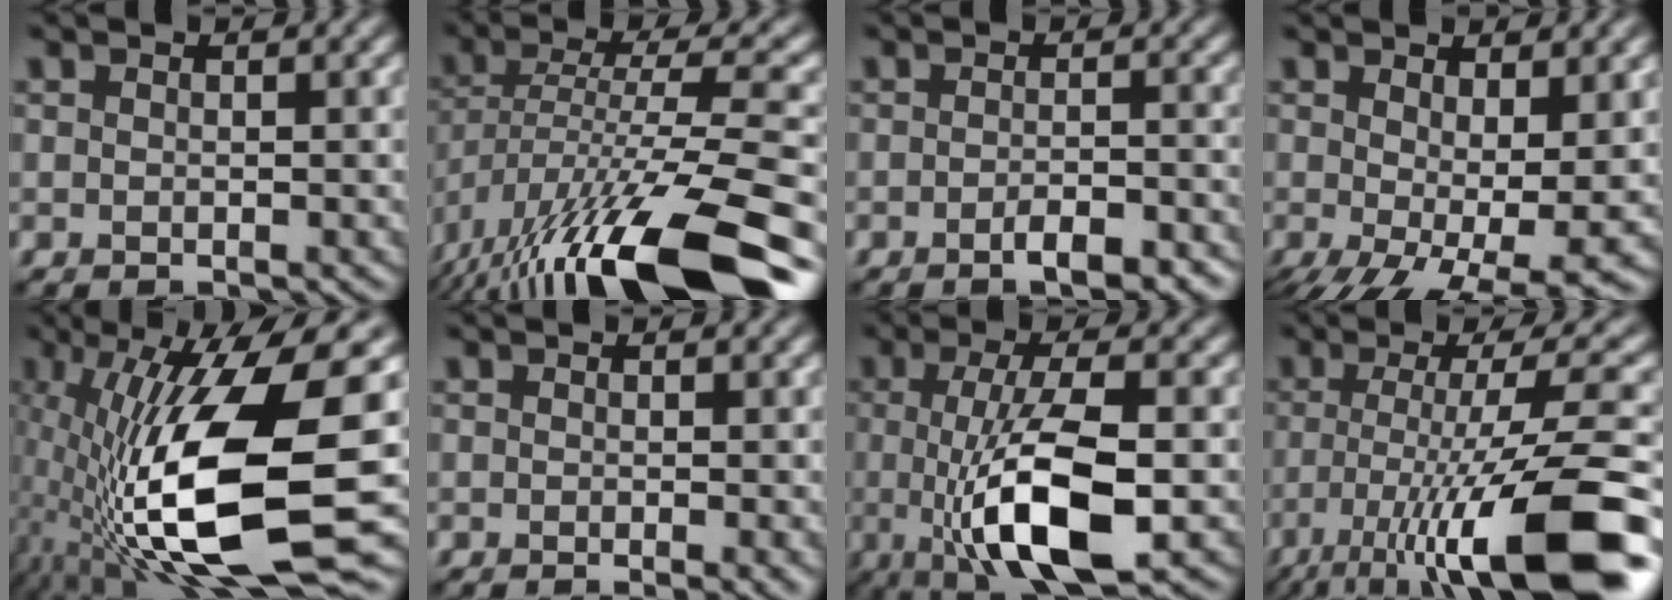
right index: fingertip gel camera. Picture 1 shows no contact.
{"total": 14.6, "force": [-8.4, 3.8, 11.4], "torque": [-0.208, 0.010, -0.137]}
{"total": 3.5, "force": [-2.0, 1.0, 2.7], "torque": [-0.043, -0.001, -0.031]}
{"total": 8.5, "force": [-2.2, 3.2, 7.6], "torque": [-0.126, -0.026, -0.021]}
{"total": 15.5, "force": [-2.3, 4.8, 14.6], "torque": [-0.278, -0.014, -0.034]}
{"total": 1.3, "force": [-0.2, 0.2, 1.2], "torque": [-0.017, -0.007, -0.004]}
{"total": 9.1, "force": [-1.5, 2.6, 8.5], "torque": [-0.143, -0.006, -0.027]}
{"total": 12.9, "force": [-6.1, 2.7, 11.0], "torque": [-0.159, -0.001, -0.103]}